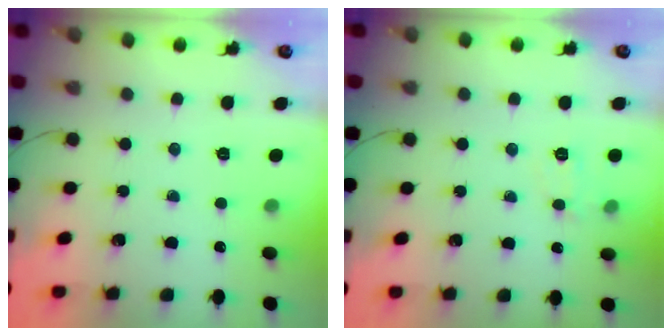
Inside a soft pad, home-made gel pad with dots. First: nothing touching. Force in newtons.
{"total": 7.7, "press": 7.5, "slide": 1.7}